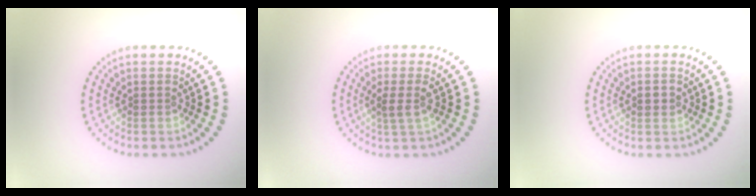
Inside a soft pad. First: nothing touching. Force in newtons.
{"total": 2.0, "press": 1.7, "slide": 1.1}
{"total": 1.8, "press": 1.8, "slide": 0.1}